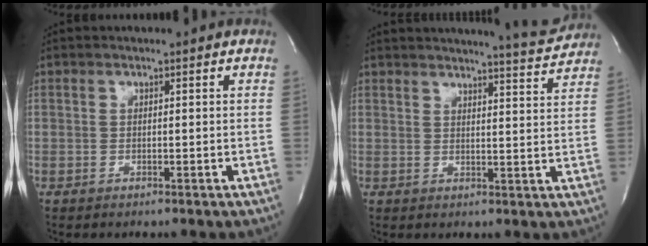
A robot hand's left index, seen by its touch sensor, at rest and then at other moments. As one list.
[{"total": 7.5, "force": [7.3, -0.4, 1.5], "torque": [-0.027, -0.025, 0.083]}]